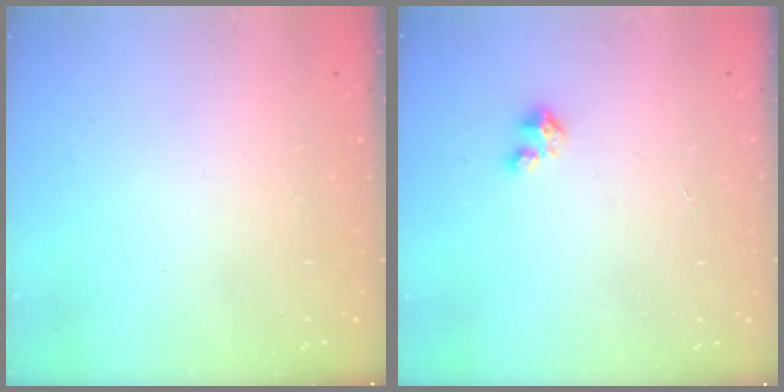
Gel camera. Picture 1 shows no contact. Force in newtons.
{"total": 1.6, "press": 1.6, "slide": 0.2}